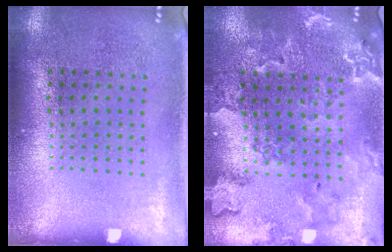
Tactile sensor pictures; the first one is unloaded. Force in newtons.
{"total": 1.9, "press": 1.9, "slide": 0.2}